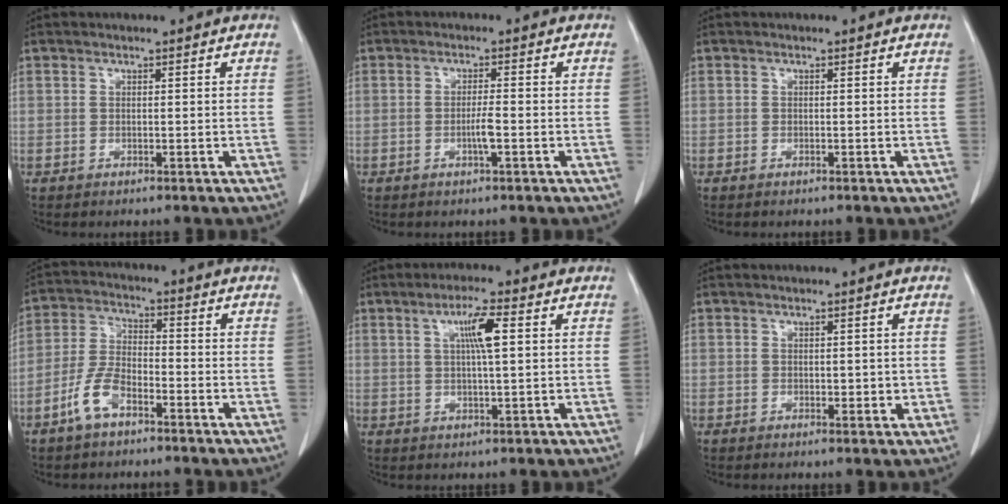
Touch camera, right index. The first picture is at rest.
{"total": 2.4, "force": [-0.8, -0.1, 2.3], "torque": [-0.045, -0.002, -0.015]}
{"total": 0.0}
{"total": 6.8, "force": [-3.9, 2.9, 4.7], "torque": [-0.108, 0.007, -0.081]}
{"total": 5.4, "force": [1.5, 0.2, 5.2], "torque": [-0.091, 0.003, 0.026]}
{"total": 1.8, "force": [0.0, 1.2, 1.4], "torque": [-0.017, 0.001, 0.004]}